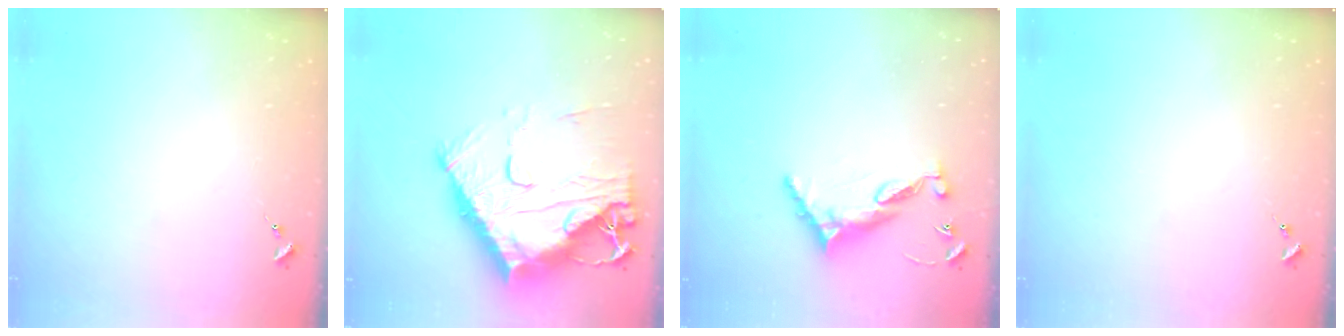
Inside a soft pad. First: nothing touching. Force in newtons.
{"total": 23.2, "press": 23.1, "slide": 2.2}
{"total": 9.8, "press": 9.7, "slide": 1.0}
{"total": 0.0}